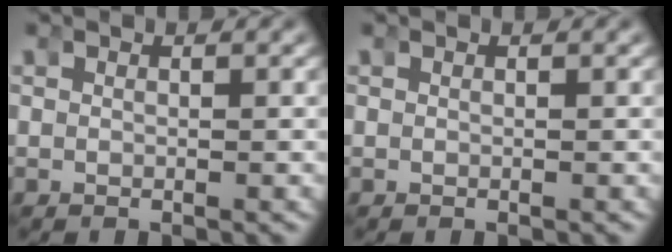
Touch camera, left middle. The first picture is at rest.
{"total": 0.0}